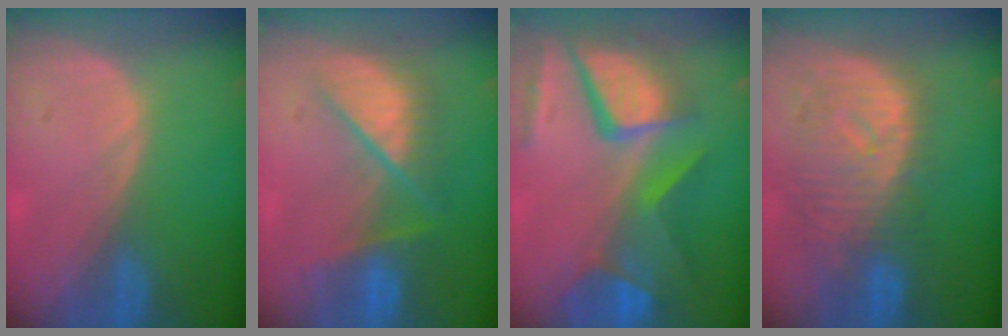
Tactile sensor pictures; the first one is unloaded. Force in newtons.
{"total": 8.0, "press": 8.0, "slide": 0.4}
{"total": 12.1, "press": 9.9, "slide": 7.0}
{"total": 10.9, "press": 9.7, "slide": 4.8}